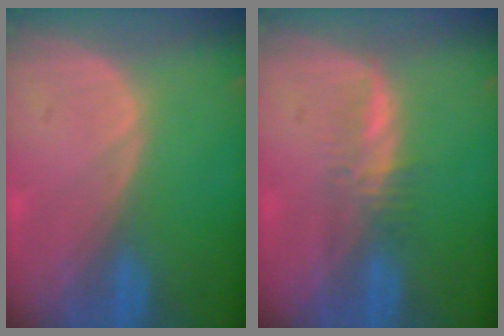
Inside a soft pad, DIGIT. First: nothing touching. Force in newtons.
{"total": 2.8, "press": 2.7, "slide": 0.5}